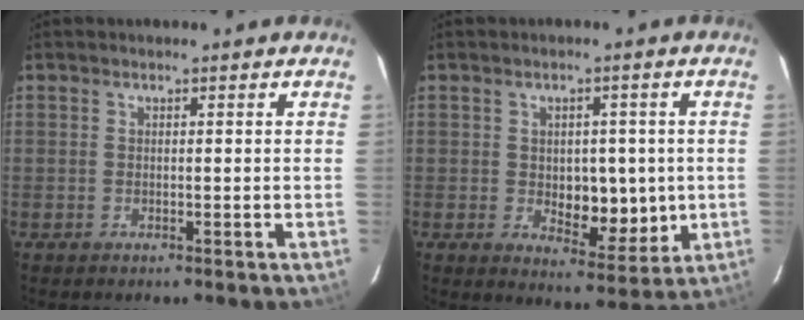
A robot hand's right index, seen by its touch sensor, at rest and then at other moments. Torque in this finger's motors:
{"motor_torque": [0.07, 0.10, 0.03, 0.01]}